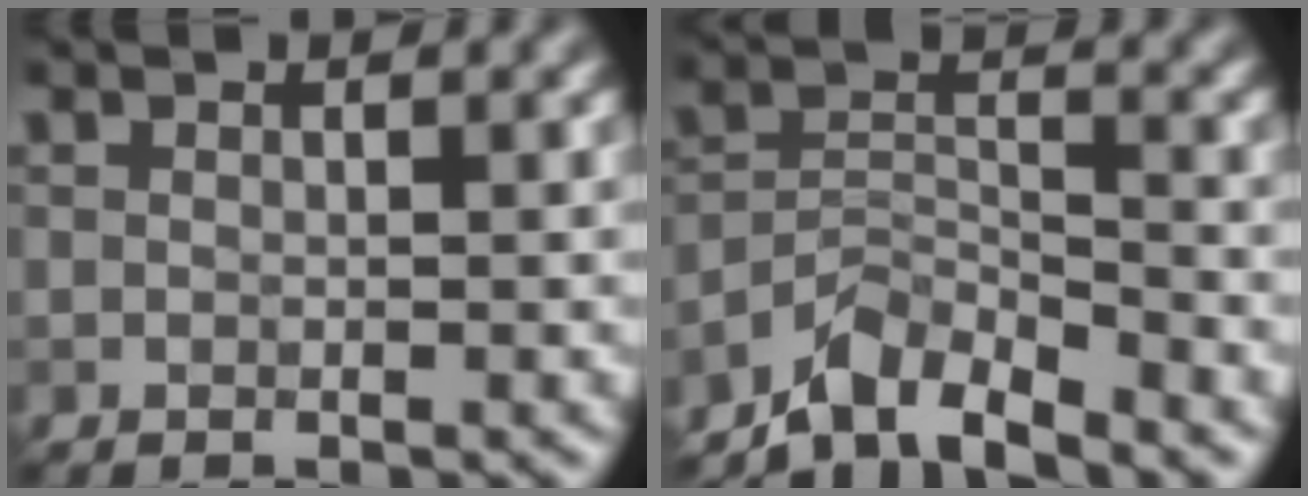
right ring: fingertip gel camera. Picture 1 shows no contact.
{"total": 4.5, "force": [-4.1, 1.1, 1.7], "torque": [-0.025, -0.001, -0.085]}